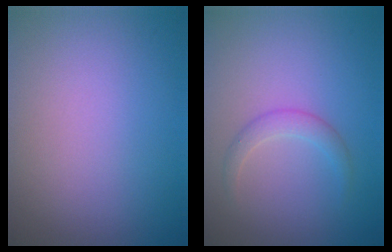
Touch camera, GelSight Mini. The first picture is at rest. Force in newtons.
{"total": 1.6, "press": 1.6, "slide": 0.0}